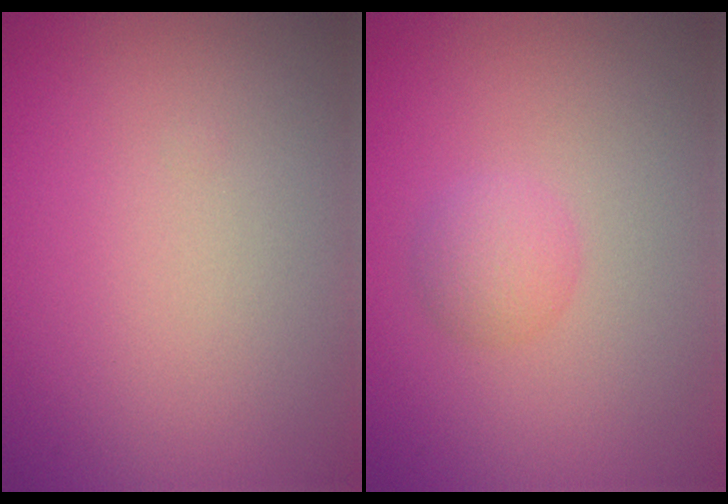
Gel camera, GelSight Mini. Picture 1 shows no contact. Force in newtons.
{"total": 1.8, "press": 1.8, "slide": 0.2}